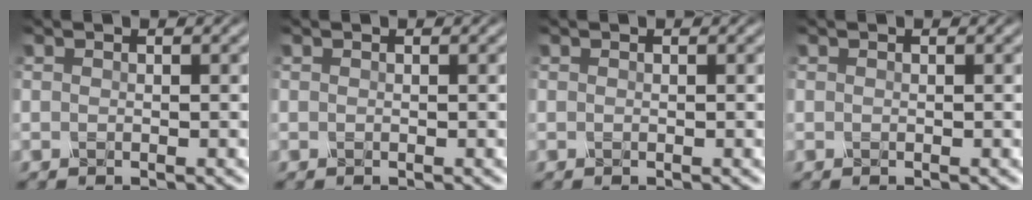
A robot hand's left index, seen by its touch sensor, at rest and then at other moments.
{"total": 0.0}
{"total": 0.0}
{"total": 0.0}